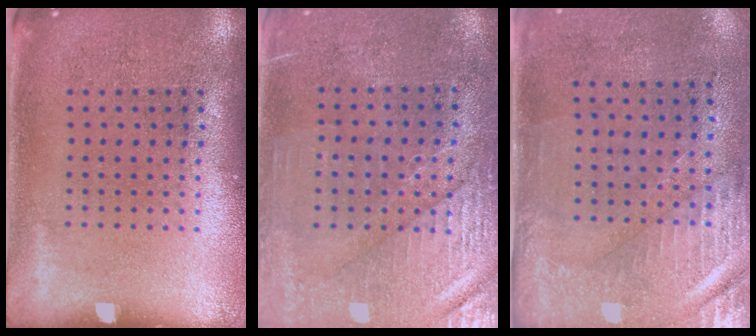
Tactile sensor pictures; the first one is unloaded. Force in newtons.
{"total": 3.2, "press": 2.9, "slide": 1.1}
{"total": 2.9, "press": 2.5, "slide": 1.5}